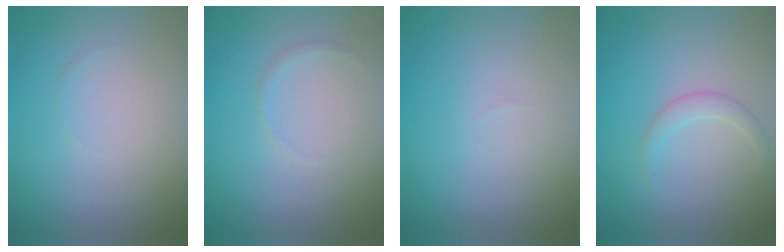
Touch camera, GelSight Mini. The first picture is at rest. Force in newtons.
{"total": 0.6, "press": 0.6, "slide": 0.1}
{"total": 0.0}
{"total": 1.2, "press": 1.2, "slide": 0.1}